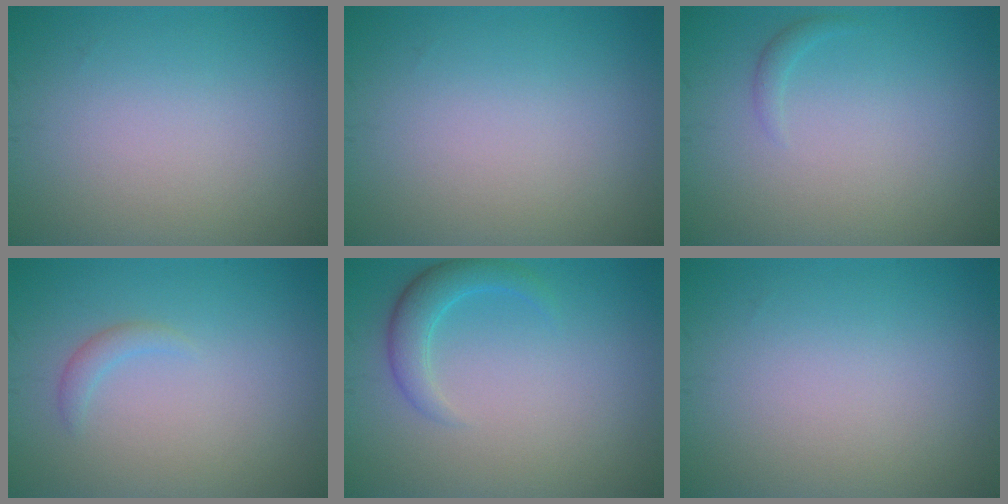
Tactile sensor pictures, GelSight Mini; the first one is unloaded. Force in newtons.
{"total": 0.0}
{"total": 0.7, "press": 0.7, "slide": 0.1}
{"total": 1.1, "press": 1.1, "slide": 0.1}
{"total": 2.7, "press": 2.7, "slide": 0.1}
{"total": 0.0}